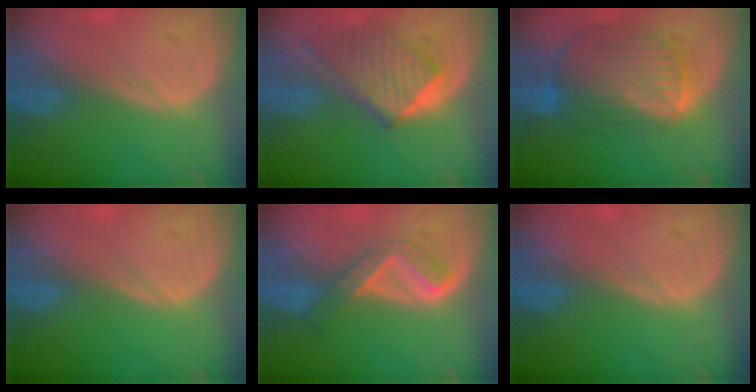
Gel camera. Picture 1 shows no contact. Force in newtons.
{"total": 7.6, "press": 7.5, "slide": 1.1}
{"total": 10.3, "press": 8.7, "slide": 5.6}
{"total": 0.0}
{"total": 5.2, "press": 4.6, "slide": 2.6}
{"total": 0.0}